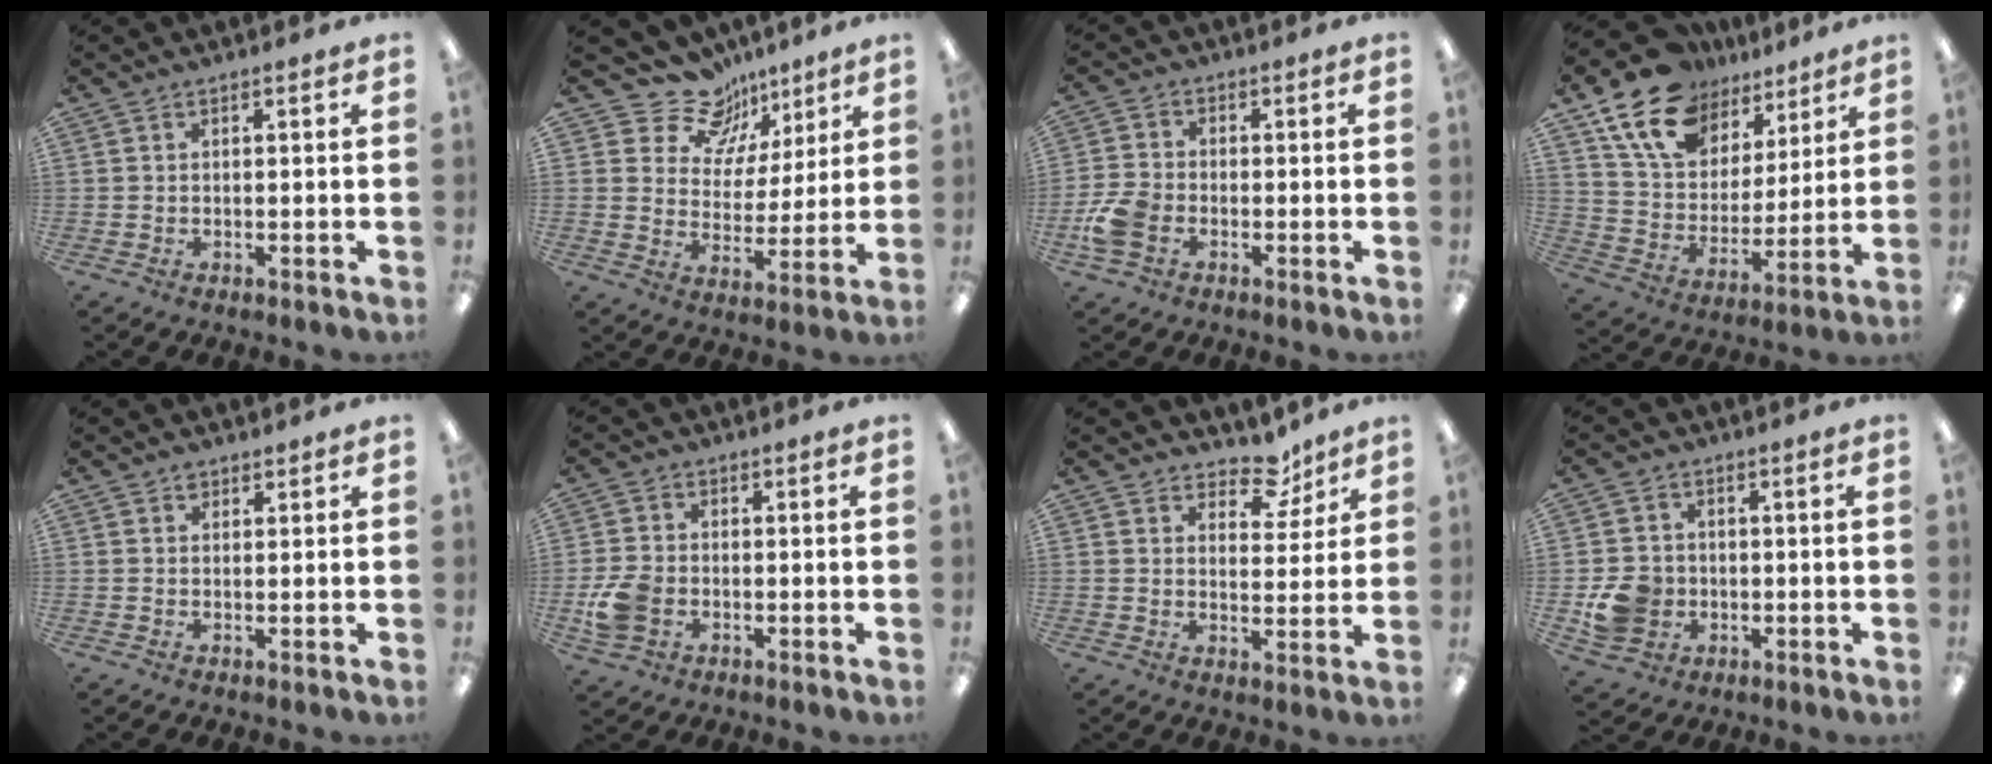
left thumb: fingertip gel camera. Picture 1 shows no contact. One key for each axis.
{"total": 12.8, "fx": 10.0, "fy": 7.8, "fz": 2.3, "tx": -0.053, "ty": -0.075, "tz": 0.189}
{"total": 7.7, "fx": -2.6, "fy": 5.5, "fz": 4.7, "tx": -0.098, "ty": 0.016, "tz": -0.046}
{"total": 17.2, "fx": 12.0, "fy": 10.5, "fz": 6.6, "tx": -0.134, "ty": -0.062, "tz": 0.225}
{"total": 1.4, "fx": 1.1, "fy": 0.8, "fz": 0.3, "tx": 0.001, "ty": -0.002, "tz": 0.018}
{"total": 7.7, "fx": -2.0, "fy": 6.0, "fz": 4.5, "tx": -0.089, "ty": 0.011, "tz": -0.035}
{"total": 7.8, "fx": 6.0, "fy": 4.1, "fz": 2.9, "tx": -0.030, "ty": -0.038, "tz": 0.103}
{"total": 8.5, "fx": -1.6, "fy": 7.6, "fz": 3.3, "tx": -0.065, "ty": 0.018, "tz": -0.024}